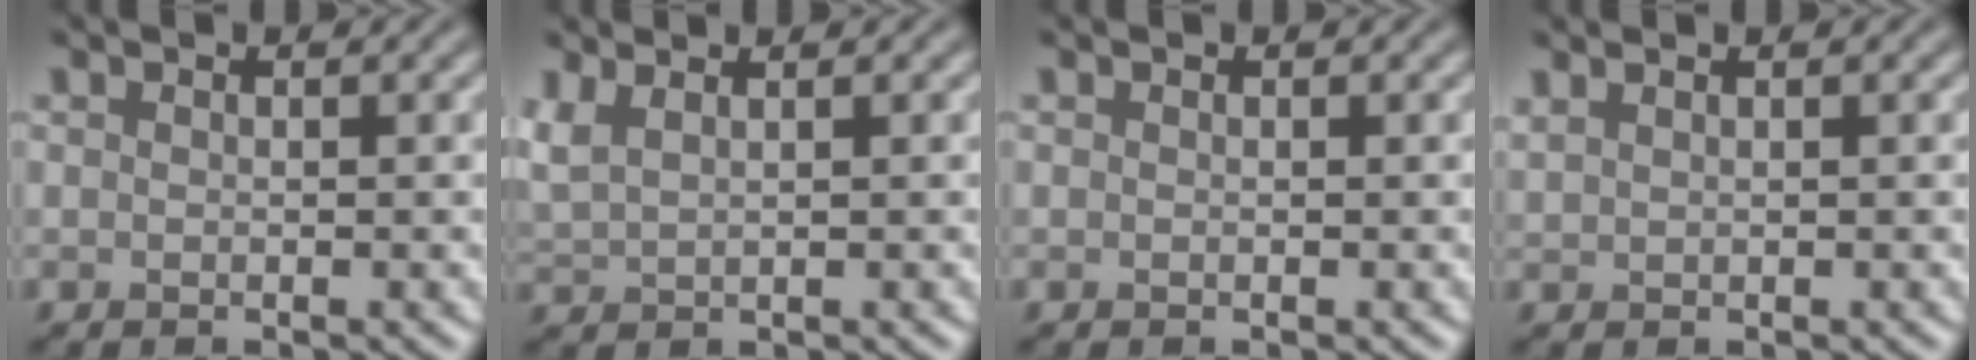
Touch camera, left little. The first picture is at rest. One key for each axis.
{"total": 2.0, "fx": 1.2, "fy": 0.7, "fz": 1.5, "tx": -0.046, "ty": 0.008, "tz": 0.029}
{"total": 0.0}
{"total": 0.7, "fx": 0.6, "fy": 0.1, "fz": 0.3, "tx": -0.012, "ty": 0.003, "tz": 0.016}